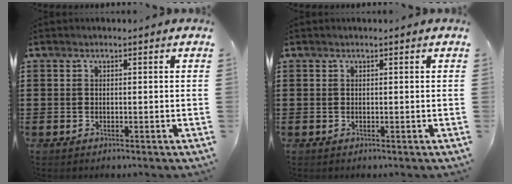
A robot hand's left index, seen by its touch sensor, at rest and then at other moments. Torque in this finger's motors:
{"motor_torque": [1.67, -0.47, -0.15, 0.00]}